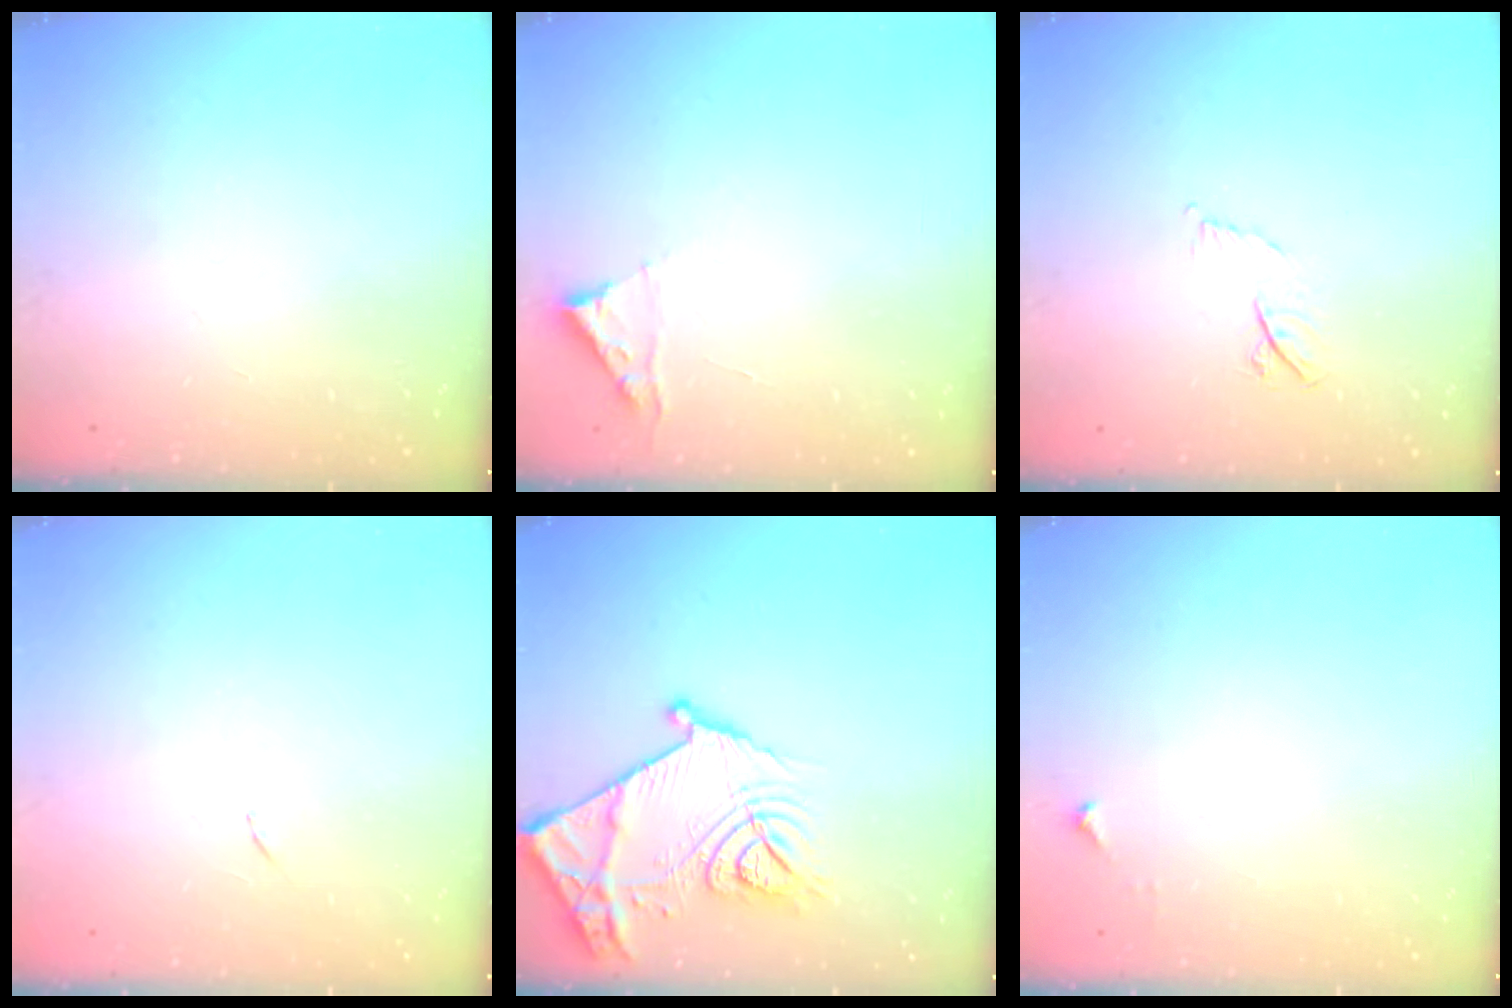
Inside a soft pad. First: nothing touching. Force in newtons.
{"total": 2.8, "press": 2.8, "slide": 0.3}
{"total": 5.2, "press": 5.1, "slide": 0.8}
{"total": 3.5, "press": 3.3, "slide": 1.2}
{"total": 21.8, "press": 21.8, "slide": 1.1}
{"total": 3.4, "press": 3.3, "slide": 0.5}